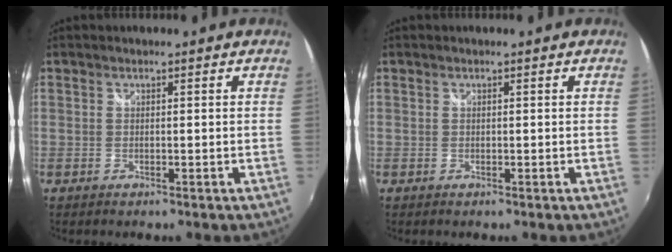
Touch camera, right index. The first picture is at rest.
{"total": 0.0}